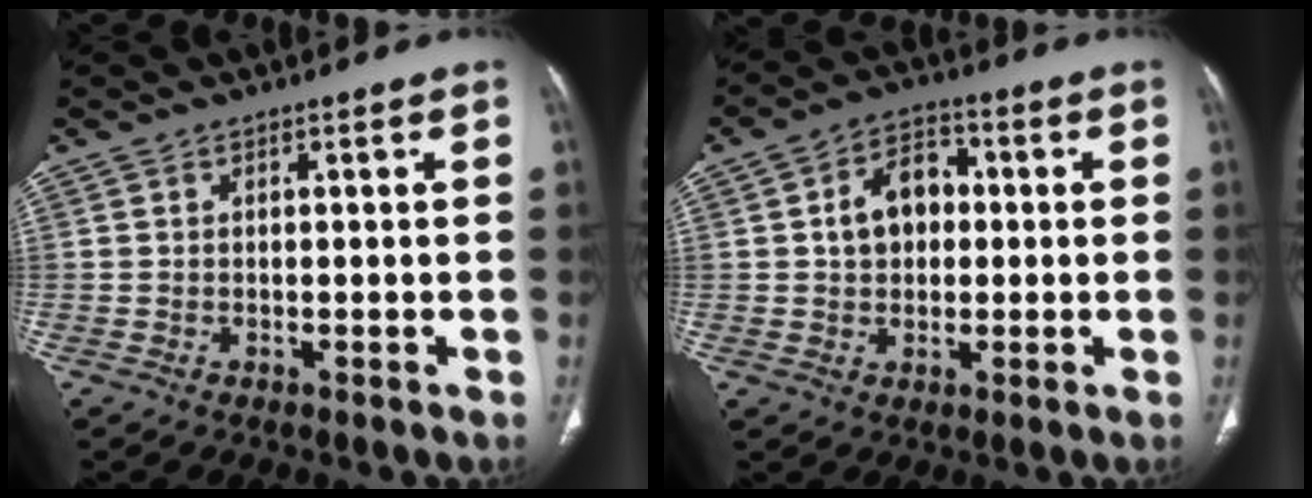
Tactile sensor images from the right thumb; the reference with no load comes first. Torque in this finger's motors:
{"motor_torque": [-0.06, 0.09, 0.11, 0.01, 0.22]}